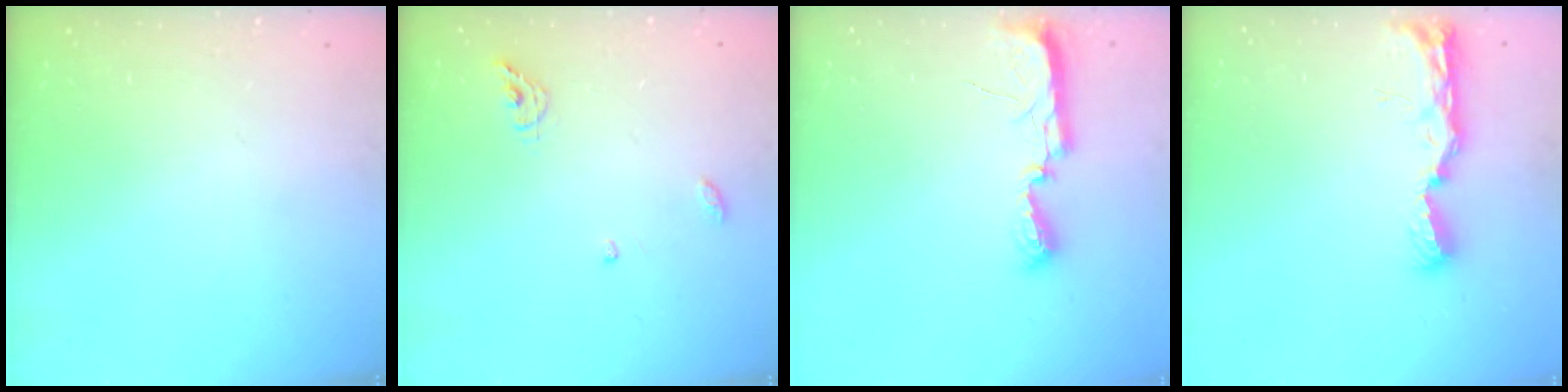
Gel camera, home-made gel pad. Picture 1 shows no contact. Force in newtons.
{"total": 6.4, "press": 6.4, "slide": 0.1}
{"total": 7.7, "press": 7.7, "slide": 0.6}
{"total": 11.3, "press": 10.0, "slide": 5.1}